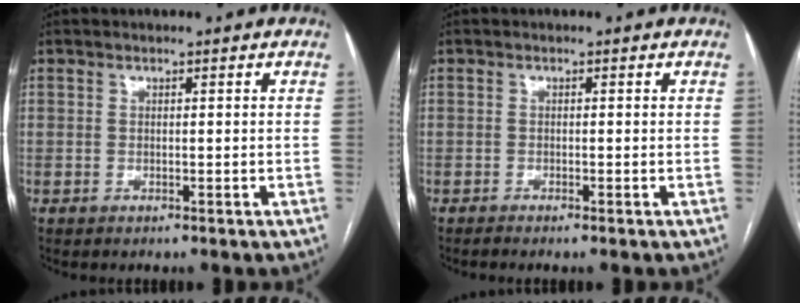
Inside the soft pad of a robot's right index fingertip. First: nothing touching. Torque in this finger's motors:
{"motor_torque": [0.11, 0.22, -0.04, 0.01]}